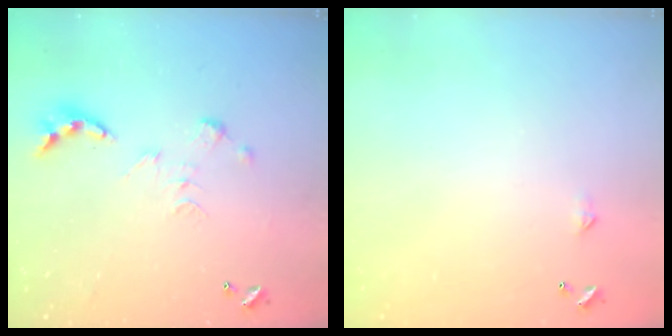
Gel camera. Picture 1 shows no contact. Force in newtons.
{"total": 2.3, "press": 2.3, "slide": 0.4}